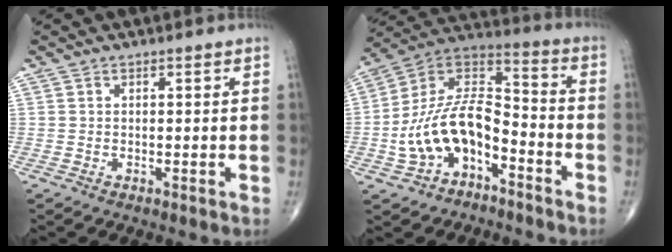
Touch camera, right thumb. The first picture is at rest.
{"total": 16.3, "force": [-6.2, 9.3, 11.8], "torque": [-0.207, 0.075, -0.117]}